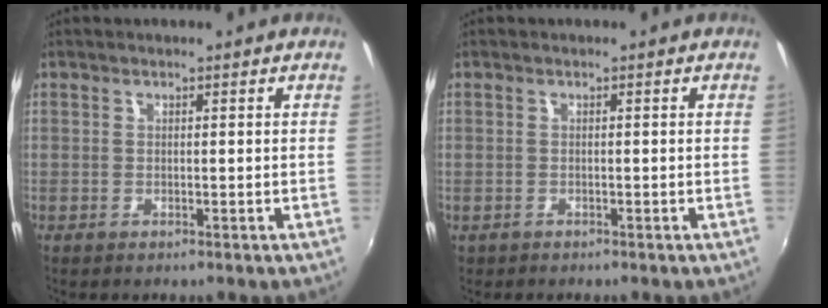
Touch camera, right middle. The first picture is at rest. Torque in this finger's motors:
{"motor_torque": [-0.11, -0.03, 0.04, -0.01]}